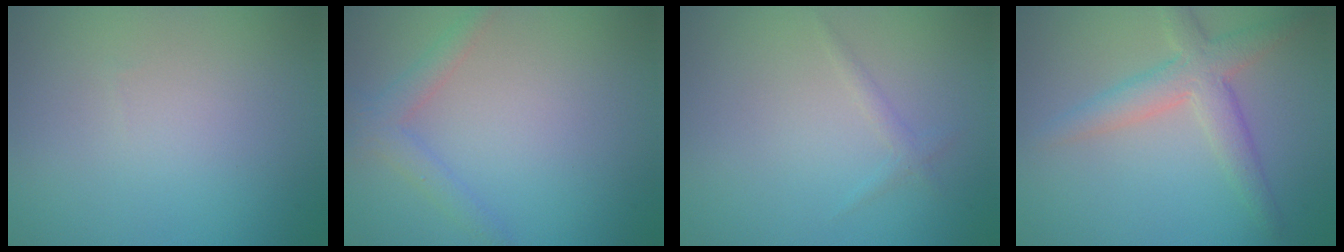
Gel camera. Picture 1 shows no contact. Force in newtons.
{"total": 2.2, "press": 2.2, "slide": 0.1}
{"total": 0.9, "press": 0.9, "slide": 0.1}
{"total": 4.0, "press": 4.0, "slide": 0.2}